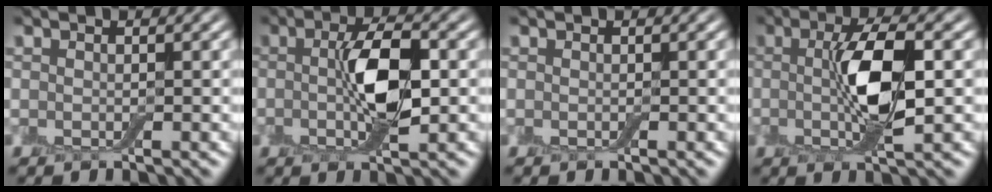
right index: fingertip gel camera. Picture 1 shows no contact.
{"total": 5.7, "force": [-0.2, 2.0, 5.3], "torque": [-0.103, 0.003, -0.005]}
{"total": 0.0}
{"total": 6.1, "force": [-0.1, 1.9, 5.9], "torque": [-0.115, 0.001, -0.003]}